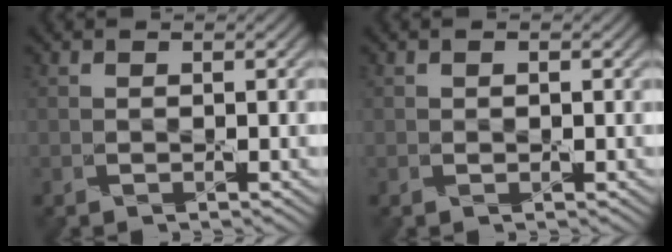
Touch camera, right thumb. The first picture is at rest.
{"total": 0.0}